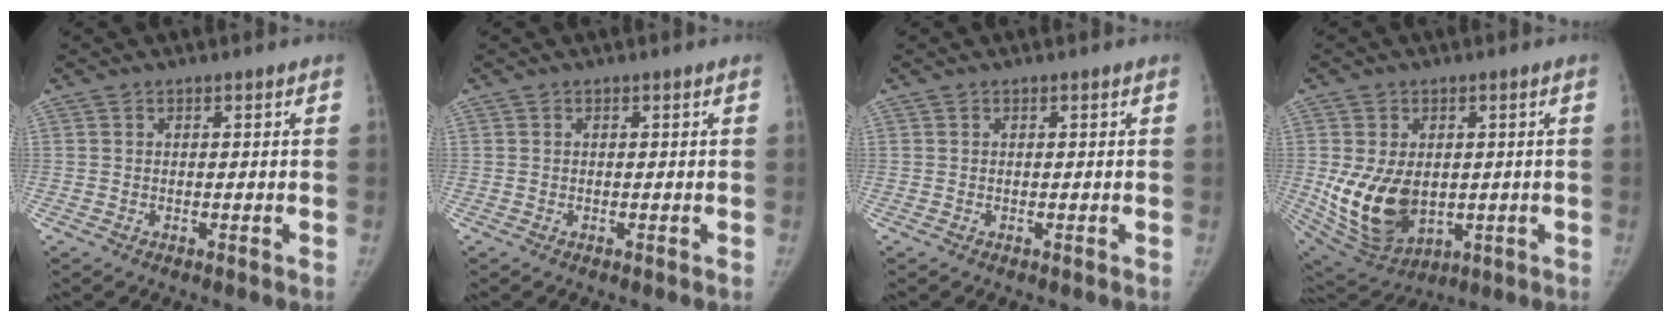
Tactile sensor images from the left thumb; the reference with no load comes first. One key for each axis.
{"total": 0.0}
{"total": 0.0}
{"total": 14.5, "fx": -1.0, "fy": 10.0, "fz": 10.5, "tx": -0.171, "ty": -0.013, "tz": 0.016}